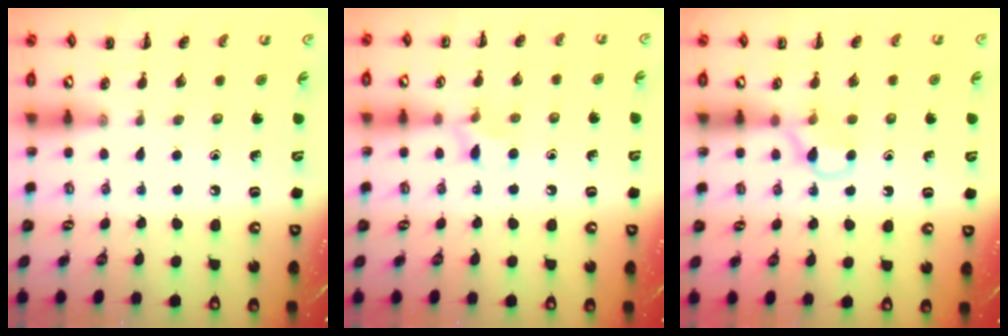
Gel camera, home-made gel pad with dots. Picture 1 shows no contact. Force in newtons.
{"total": 6.8, "press": 6.5, "slide": 2.0}
{"total": 4.0, "press": 3.8, "slide": 1.3}